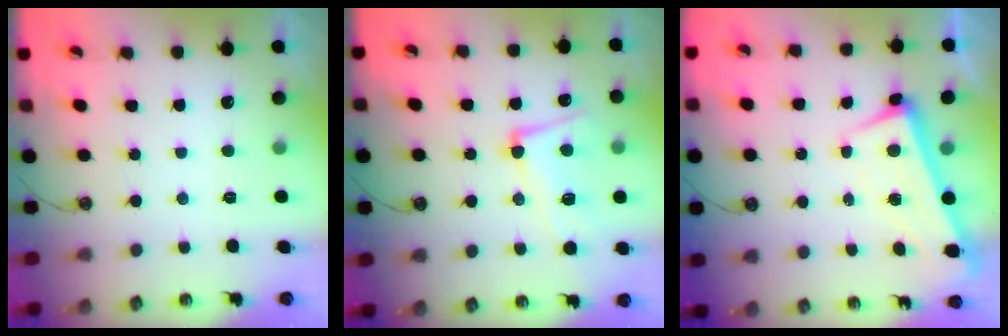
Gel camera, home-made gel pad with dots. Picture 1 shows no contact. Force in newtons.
{"total": 6.7, "press": 6.5, "slide": 1.9}
{"total": 1.9, "press": 1.3, "slide": 1.4}